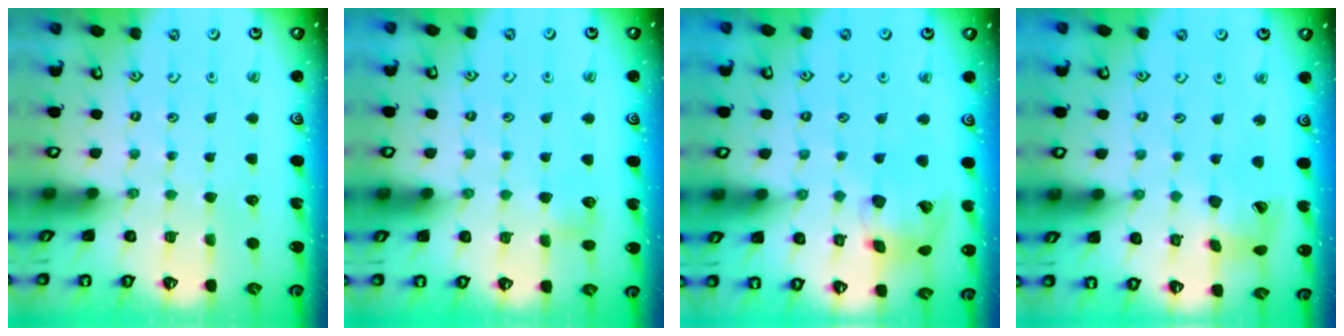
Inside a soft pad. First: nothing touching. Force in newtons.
{"total": 4.3, "press": 4.3, "slide": 0.6}
{"total": 14.4, "press": 14.2, "slide": 2.3}
{"total": 13.7, "press": 13.6, "slide": 1.9}